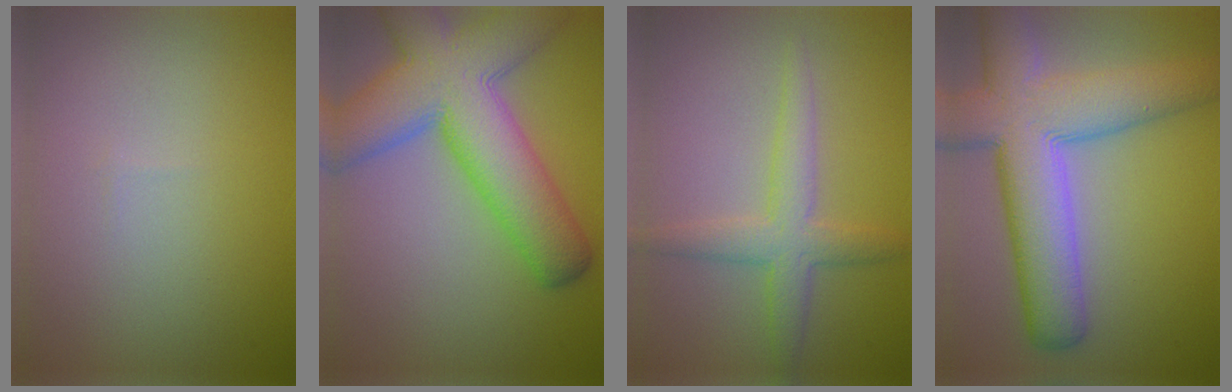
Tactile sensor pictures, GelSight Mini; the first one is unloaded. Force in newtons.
{"total": 11.7, "press": 11.6, "slide": 0.6}
{"total": 3.6, "press": 3.6, "slide": 0.1}
{"total": 10.9, "press": 10.9, "slide": 0.6}